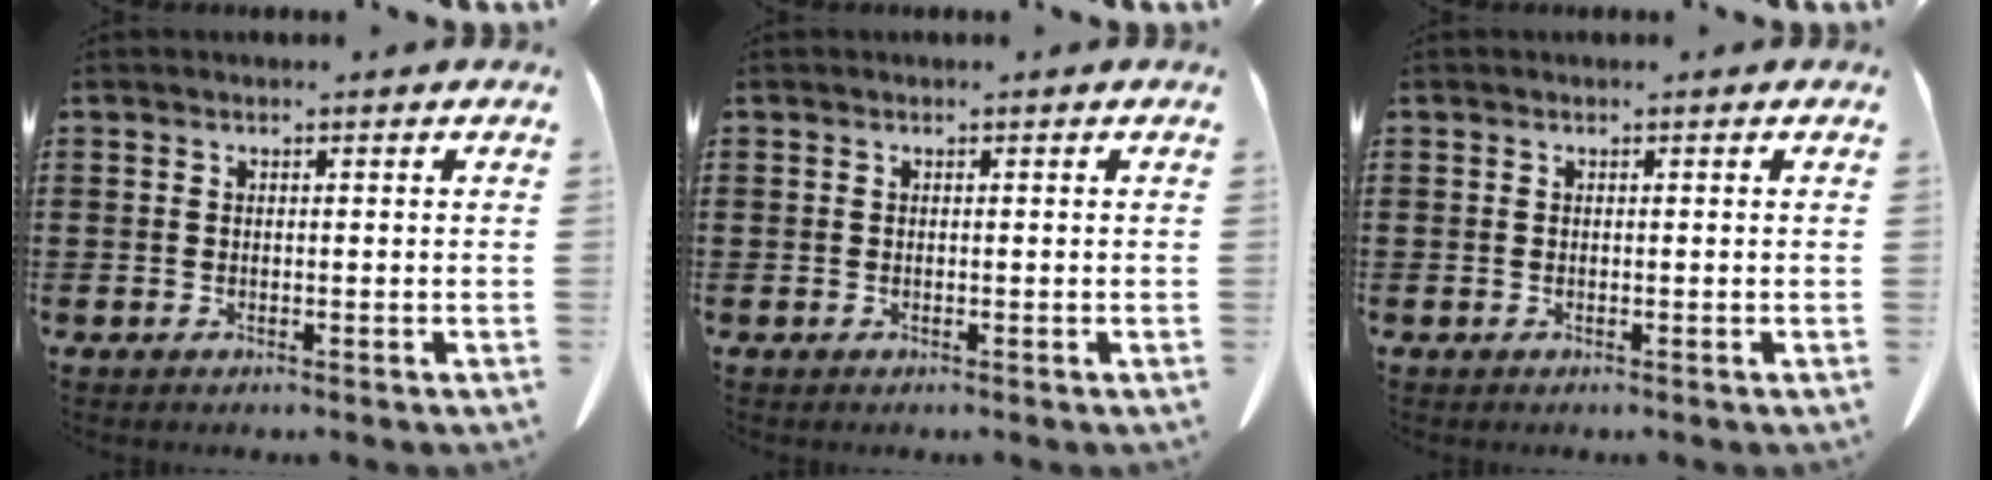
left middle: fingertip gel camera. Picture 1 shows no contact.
{"total": 0.0}
{"total": 0.0}